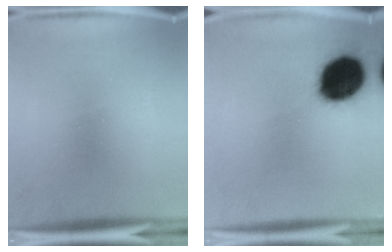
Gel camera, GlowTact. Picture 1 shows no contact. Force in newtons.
{"total": 19.3}